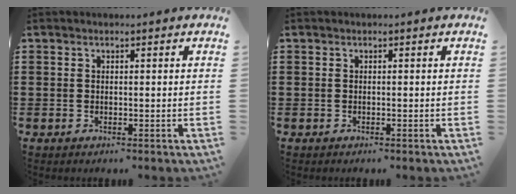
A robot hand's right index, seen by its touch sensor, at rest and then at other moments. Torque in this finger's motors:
{"motor_torque": [-0.27, 0.28, -0.02, 0.01]}